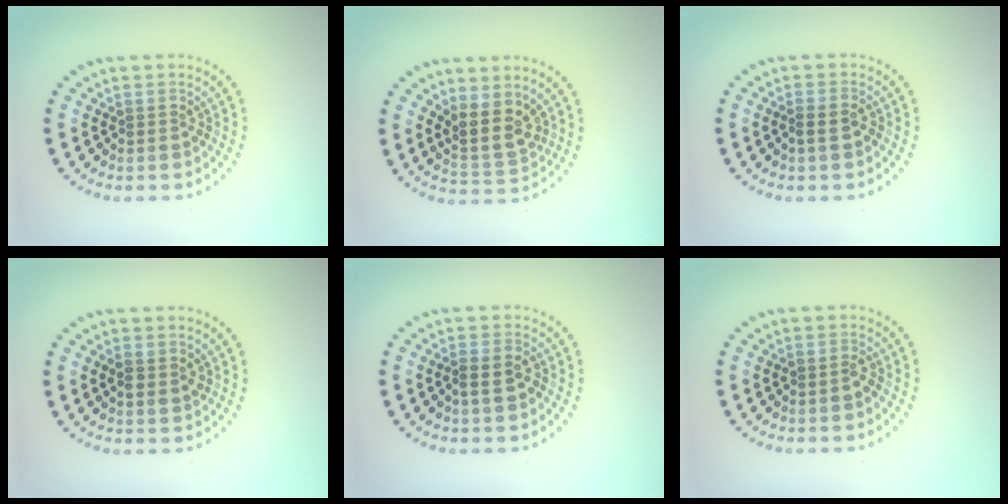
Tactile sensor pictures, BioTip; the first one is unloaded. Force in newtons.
{"total": 3.5, "press": 2.9, "slide": 2.0}
{"total": 1.3, "press": 1.1, "slide": 0.6}
{"total": 1.5, "press": 1.4, "slide": 0.2}
{"total": 1.9, "press": 1.7, "slide": 0.7}
{"total": 0.9, "press": 0.9, "slide": 0.2}